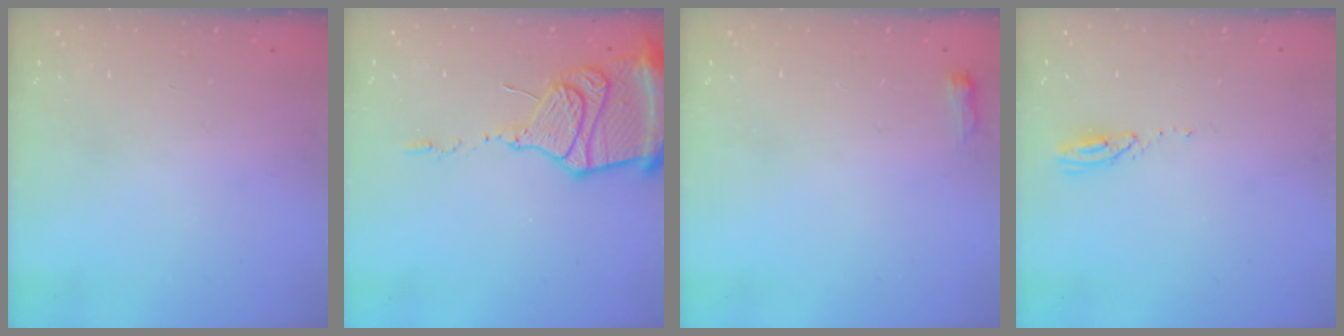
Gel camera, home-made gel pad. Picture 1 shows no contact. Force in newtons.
{"total": 16.9, "press": 16.8, "slide": 1.8}
{"total": 9.8, "press": 2.8, "slide": 9.4}
{"total": 3.0, "press": 2.9, "slide": 0.3}